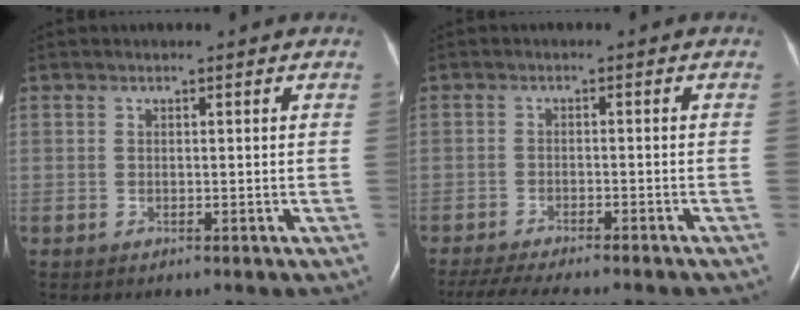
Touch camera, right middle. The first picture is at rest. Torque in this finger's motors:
{"motor_torque": [0.16, -0.17, 0.11, 0.07]}